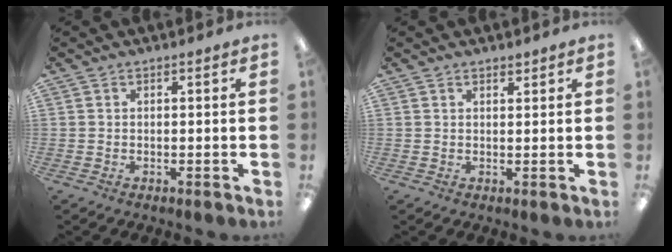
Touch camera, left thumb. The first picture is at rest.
{"total": 1.2, "force": [1.1, 0.3, 0.5], "torque": [-0.010, -0.001, 0.020]}